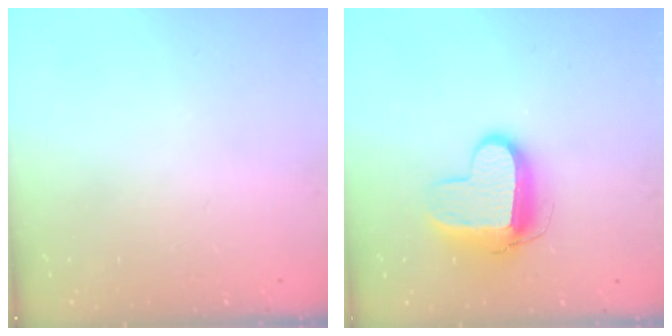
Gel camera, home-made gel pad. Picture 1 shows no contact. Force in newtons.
{"total": 11.6, "press": 11.5, "slide": 1.3}